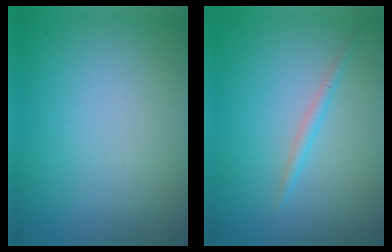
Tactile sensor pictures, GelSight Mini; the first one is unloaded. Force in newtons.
{"total": 1.1, "press": 1.1, "slide": 0.0}